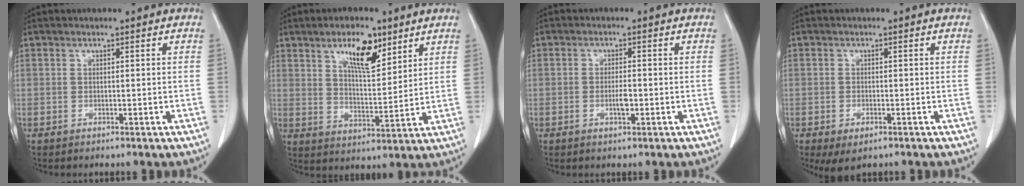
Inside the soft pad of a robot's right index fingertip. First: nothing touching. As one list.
[{"total": 9.0, "force": [5.3, 2.9, 6.6], "torque": [-0.117, 0.002, 0.096]}, {"total": 2.4, "force": [-0.7, 0.6, 2.2], "torque": [-0.042, 0.000, -0.008]}, {"total": 3.4, "force": [-1.8, 1.5, 2.5], "torque": [-0.044, -0.006, -0.020]}]